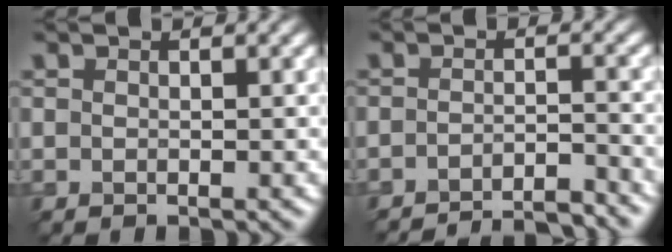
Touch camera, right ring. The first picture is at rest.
{"total": 7.0, "force": [-6.6, 1.1, 2.3], "torque": [-0.025, 0.002, -0.086]}